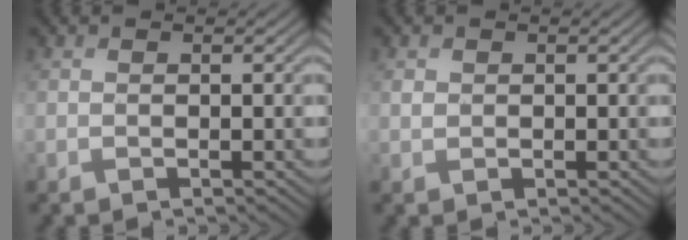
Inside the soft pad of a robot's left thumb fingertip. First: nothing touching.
{"total": 1.0, "force": [0.3, 0.9, 0.4], "torque": [-0.012, -0.002, 0.007]}